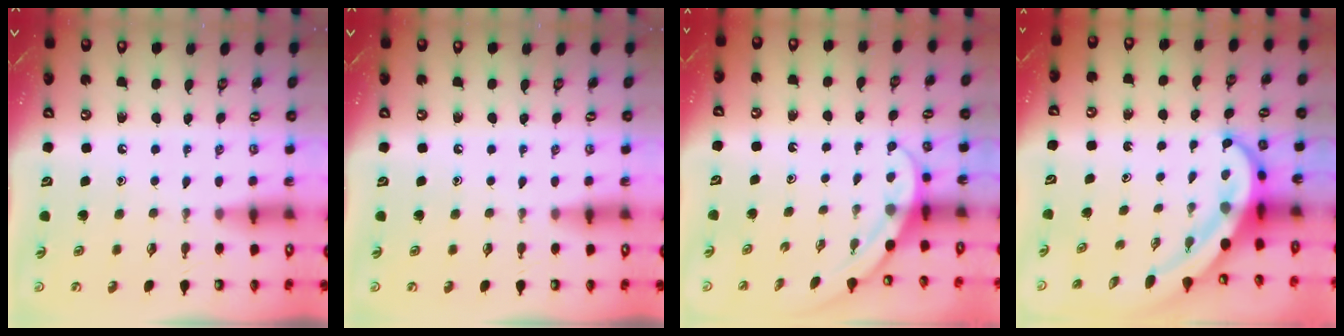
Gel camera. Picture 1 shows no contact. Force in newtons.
{"total": 0.0}
{"total": 4.8, "press": 4.8, "slide": 0.3}
{"total": 8.1, "press": 7.9, "slide": 1.8}